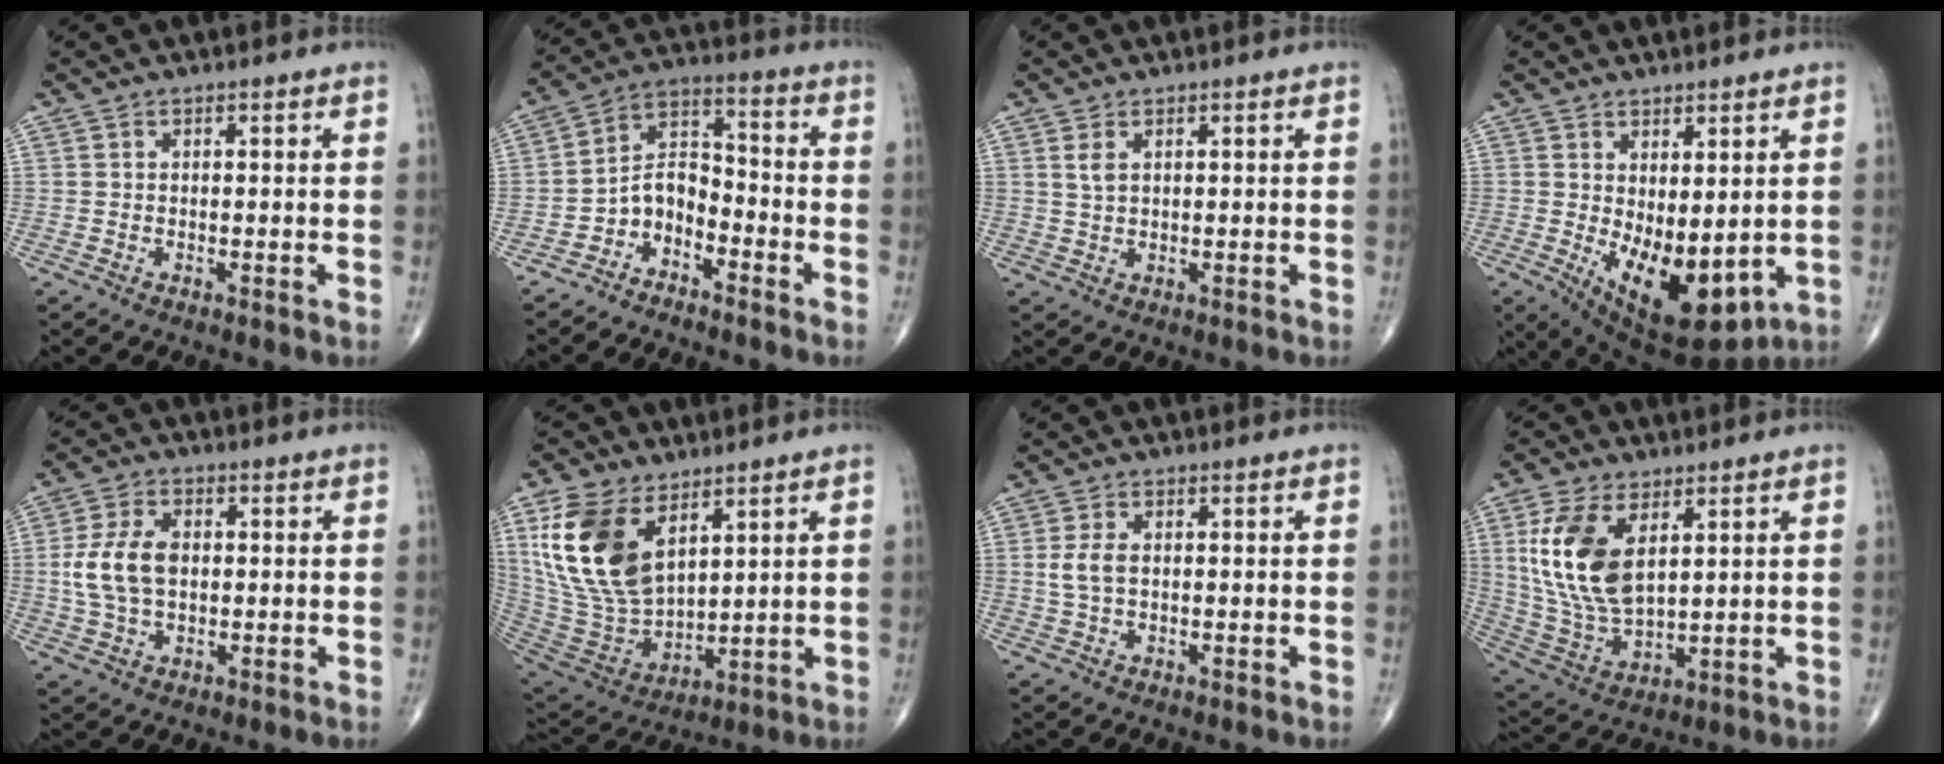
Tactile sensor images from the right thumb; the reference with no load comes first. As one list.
[{"total": 7.2, "force": [-4.4, 4.6, 3.5], "torque": [-0.047, 0.067, -0.093]}, {"total": 2.2, "force": [1.0, 1.2, 1.5], "torque": [-0.030, 0.001, 0.026]}, {"total": 12.9, "force": [-1.3, 6.1, 11.3], "torque": [-0.166, -0.026, 0.006]}, {"total": 9.4, "force": [0.4, 6.0, 7.3], "torque": [-0.145, 0.007, 0.010]}, {"total": 18.8, "force": [8.1, 10.7, 13.1], "torque": [-0.250, -0.037, 0.170]}, {"total": 3.6, "force": [0.3, 2.2, 2.9], "torque": [-0.064, 0.004, 0.008]}, {"total": 15.3, "force": [4.8, 8.2, 12.1], "torque": [-0.242, -0.020, 0.108]}]